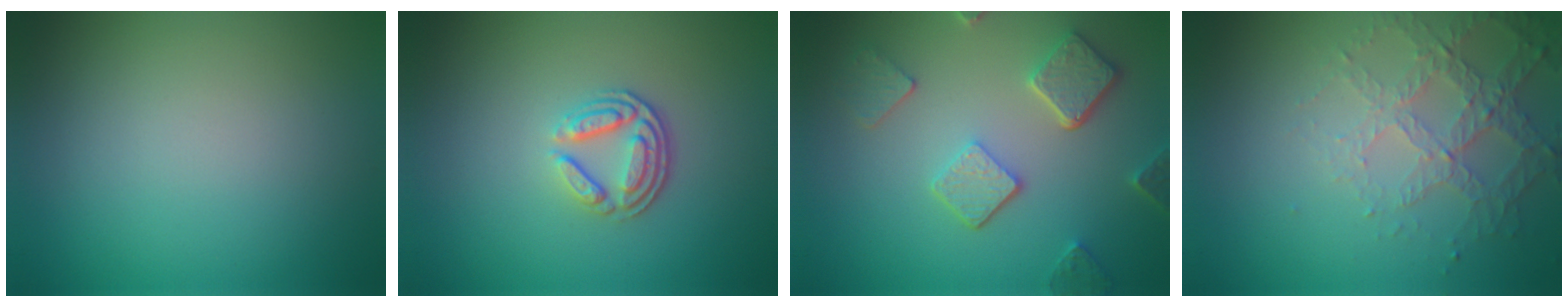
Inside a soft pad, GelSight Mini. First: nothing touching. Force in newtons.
{"total": 3.5, "press": 2.6, "slide": 2.4}
{"total": 5.0, "press": 3.9, "slide": 3.2}
{"total": 4.3, "press": 3.2, "slide": 2.9}